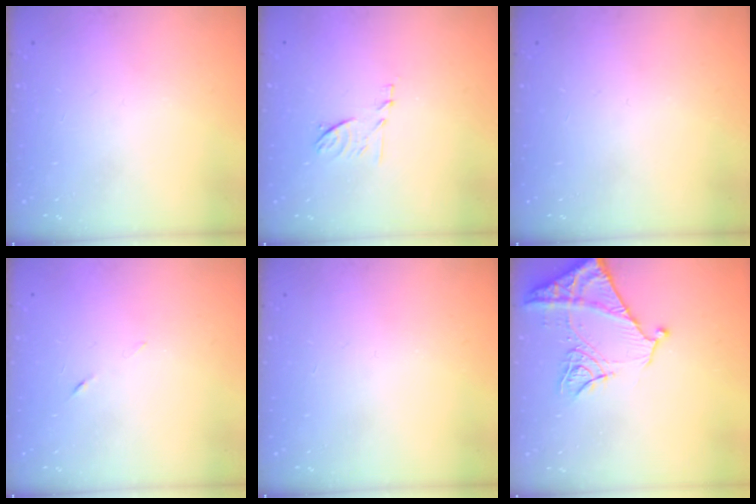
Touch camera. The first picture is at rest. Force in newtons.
{"total": 6.9, "press": 6.8, "slide": 1.0}
{"total": 0.0}
{"total": 4.5, "press": 4.5, "slide": 0.6}
{"total": 0.0}
{"total": 11.9, "press": 11.8, "slide": 1.4}